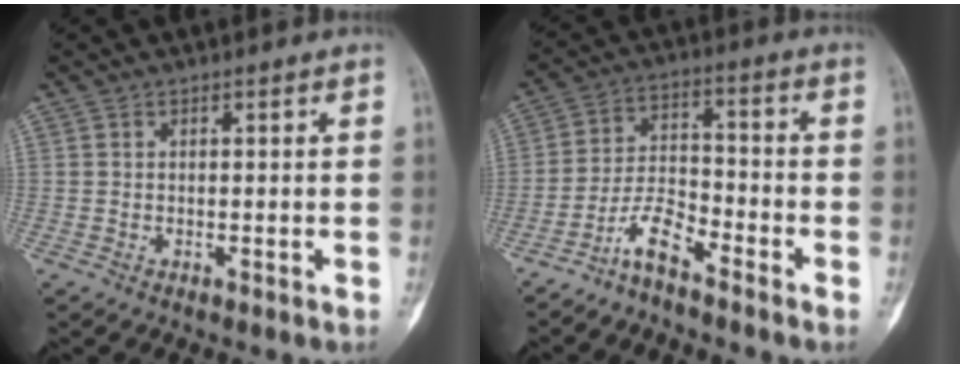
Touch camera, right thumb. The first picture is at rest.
{"total": 6.4, "force": [-5.1, 1.6, 3.5], "torque": [-0.064, 0.050, -0.107]}